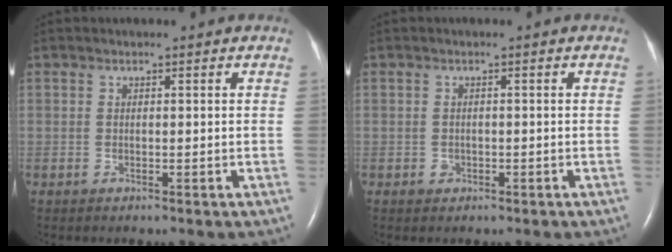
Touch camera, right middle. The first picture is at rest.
{"total": 0.9, "force": [-0.4, 0.8, 0.2], "torque": [-0.003, 0.003, -0.005]}